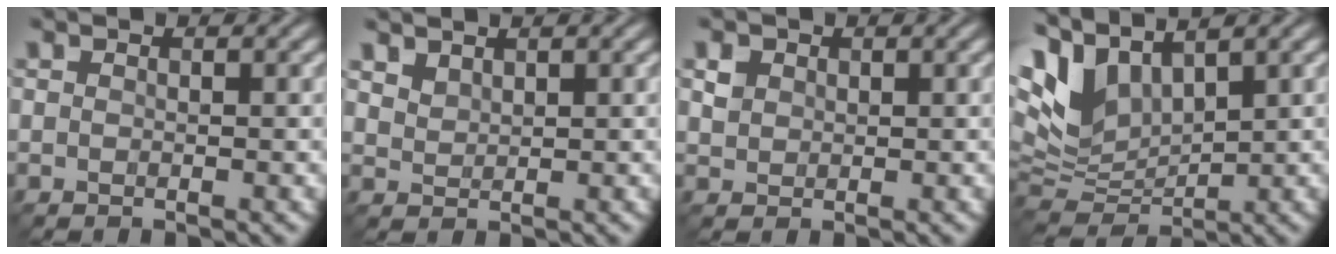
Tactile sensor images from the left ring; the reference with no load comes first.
{"total": 1.5, "force": [1.4, 0.5, 0.4], "torque": [-0.013, 0.001, 0.032]}
{"total": 1.4, "force": [0.6, 1.2, 0.4], "torque": [-0.009, 0.001, 0.013]}
{"total": 6.5, "force": [3.2, 3.5, 4.5], "torque": [-0.110, 0.002, 0.065]}